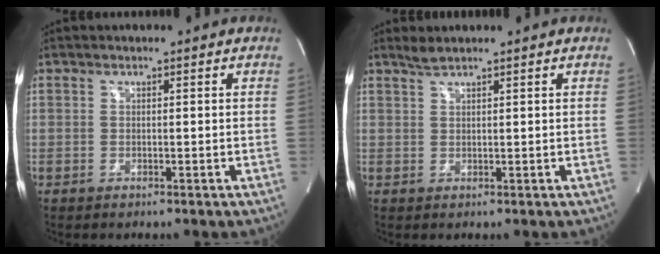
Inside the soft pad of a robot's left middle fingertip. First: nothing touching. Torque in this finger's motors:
{"motor_torque": [0.22, 0.08, -0.06, 0.01]}